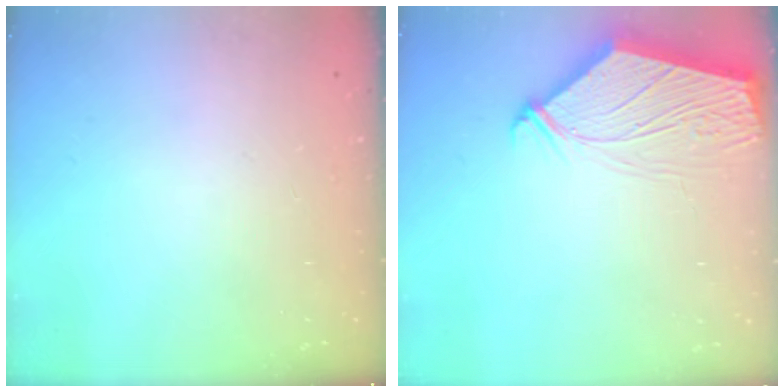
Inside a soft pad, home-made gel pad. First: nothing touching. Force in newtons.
{"total": 9.7, "press": 9.5, "slide": 1.8}